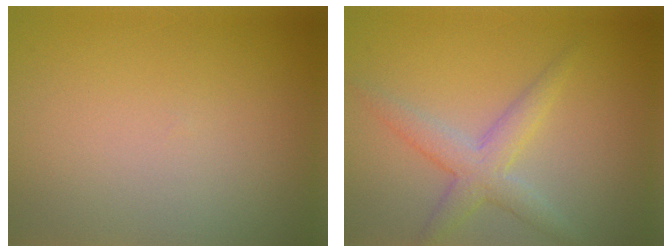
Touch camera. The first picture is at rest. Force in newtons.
{"total": 3.2, "press": 3.2, "slide": 0.1}